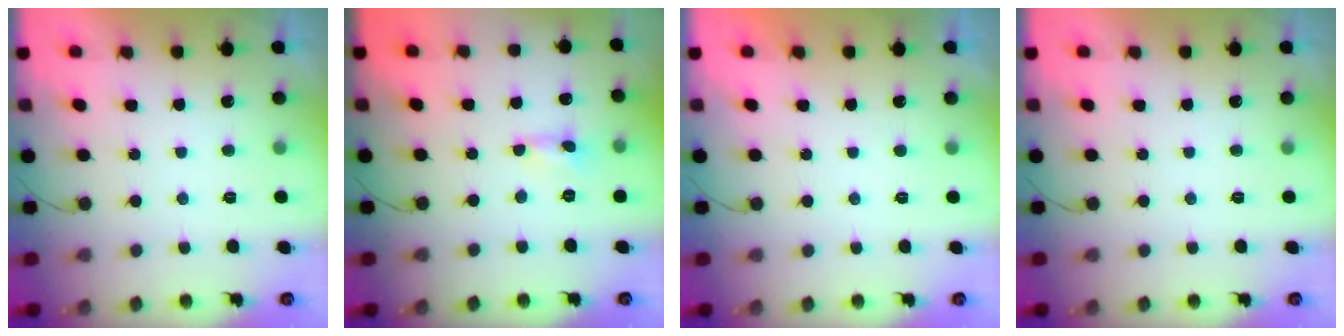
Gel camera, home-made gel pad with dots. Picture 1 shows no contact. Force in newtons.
{"total": 0.0}
{"total": 0.0}
{"total": 0.0}